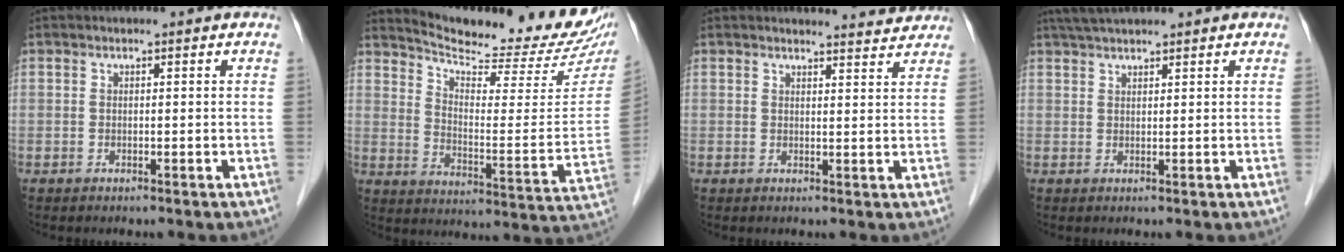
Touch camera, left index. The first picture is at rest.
{"total": 20.8, "force": [19.2, 1.9, 7.6], "torque": [-0.117, -0.066, 0.259]}
{"total": 4.0, "force": [4.0, 0.1, -0.1], "torque": [-0.008, -0.008, 0.041]}
{"total": 4.6, "force": [4.1, 0.3, 2.0], "torque": [-0.035, 0.033, 0.075]}